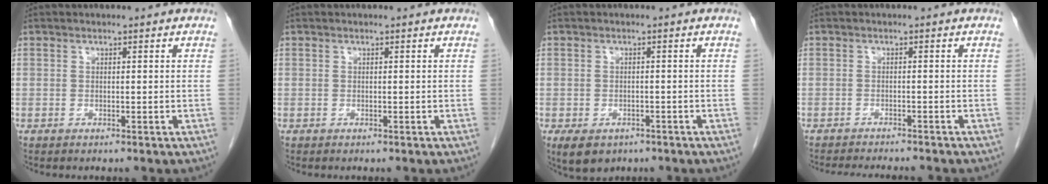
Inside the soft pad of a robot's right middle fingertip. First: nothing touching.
{"total": 0.0}
{"total": 5.4, "force": [-3.5, 3.3, 2.5], "torque": [-0.041, -0.005, -0.046]}
{"total": 7.8, "force": [-7.2, 0.8, 2.8], "torque": [-0.039, -0.013, -0.099]}